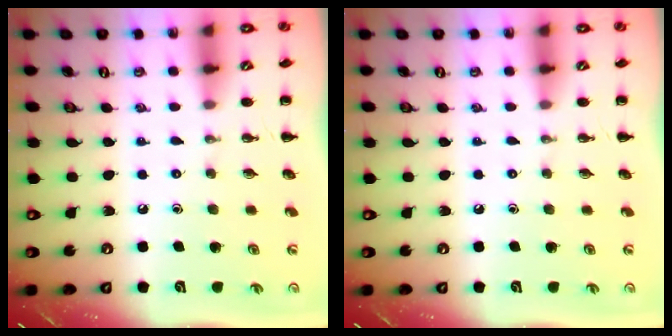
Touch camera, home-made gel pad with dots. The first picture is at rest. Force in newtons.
{"total": 0.0}